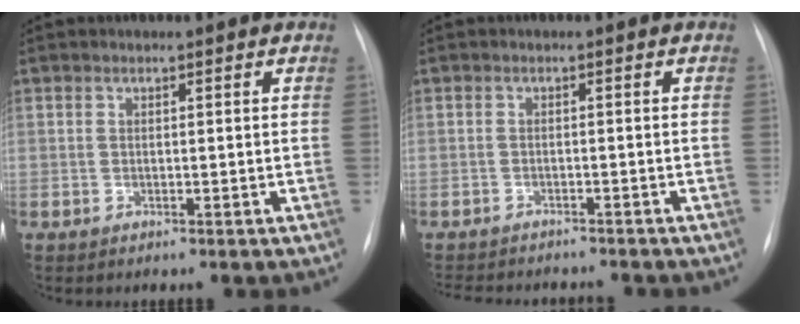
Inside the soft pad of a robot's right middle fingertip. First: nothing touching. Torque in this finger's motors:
{"motor_torque": [0.36, -0.46, 0.04, 0.02]}